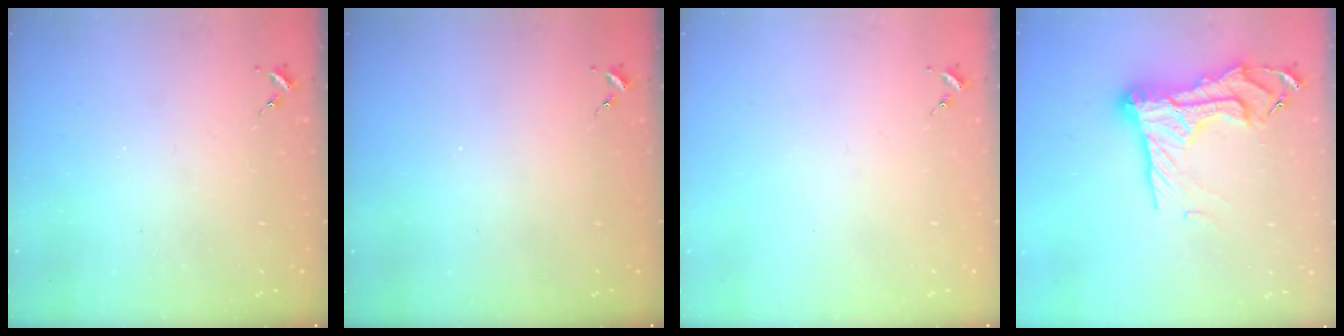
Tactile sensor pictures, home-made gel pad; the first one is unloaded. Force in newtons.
{"total": 0.0}
{"total": 0.0}
{"total": 21.4, "press": 21.3, "slide": 1.9}